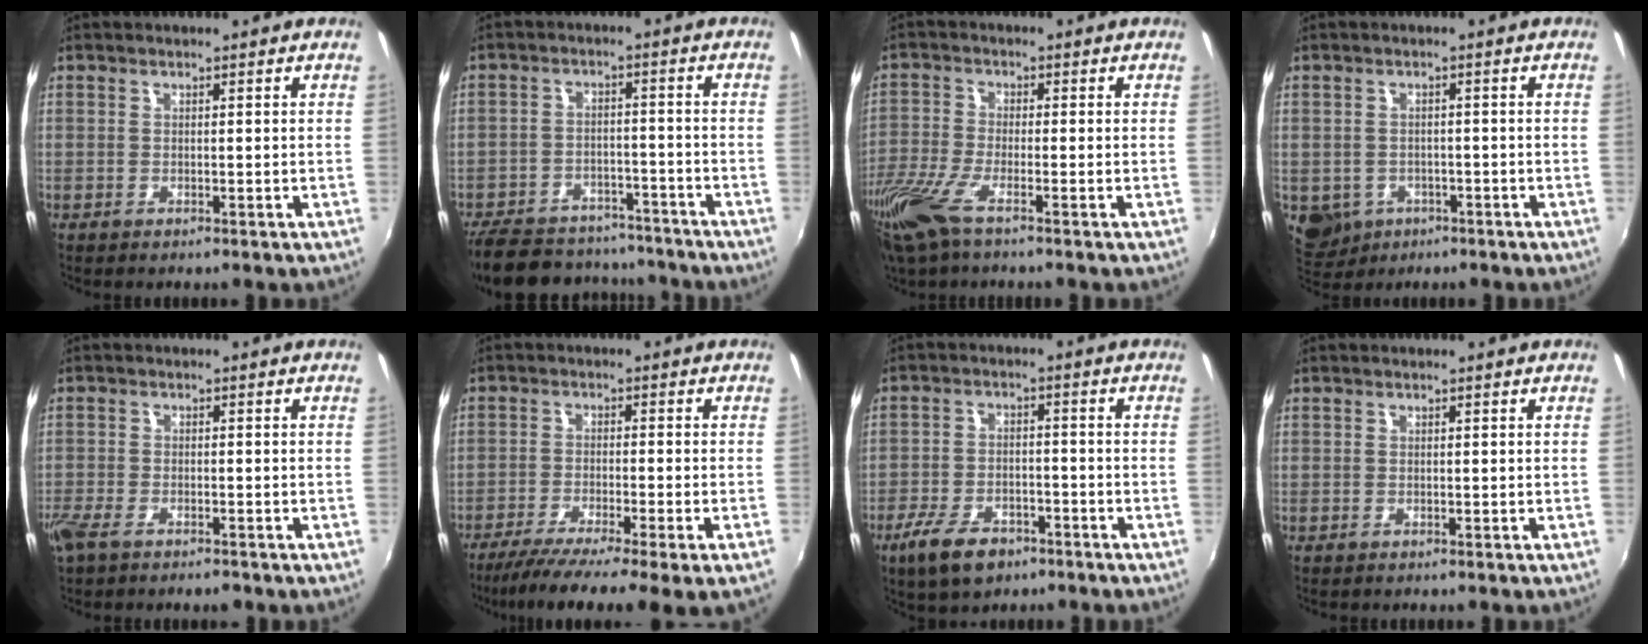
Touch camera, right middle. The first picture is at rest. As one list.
[{"total": 19.2, "force": [-15.9, 7.8, 7.2], "torque": [-0.171, 0.018, -0.218]}, {"total": 9.8, "force": [-6.5, 2.1, 7.1], "torque": [-0.173, -0.035, -0.133]}, {"total": 7.2, "force": [-3.0, 5.9, 2.8], "torque": [-0.070, -0.014, -0.032]}, {"total": 6.1, "force": [-4.4, 2.3, 3.5], "torque": [-0.092, -0.020, -0.085]}, {"total": 10.3, "force": [-7.8, -1.0, 6.6], "torque": [-0.127, -0.036, -0.126]}, {"total": 9.4, "force": [-6.2, 4.6, 5.3], "torque": [-0.134, -0.010, -0.110]}, {"total": 0.0}]